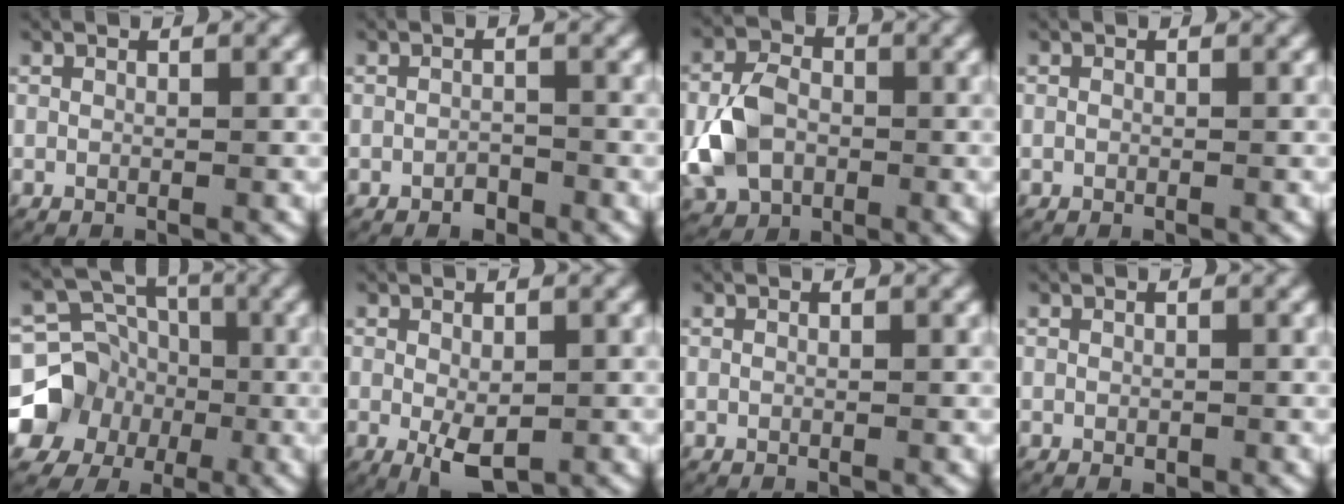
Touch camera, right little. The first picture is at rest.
{"total": 1.3, "force": [-1.0, 0.7, 0.2], "torque": [-0.004, -0.002, -0.017]}
{"total": 6.0, "force": [-1.1, 4.8, 3.5], "torque": [-0.088, -0.011, -0.017]}
{"total": 0.0}
{"total": 12.0, "force": [-2.1, 10.8, 4.7], "torque": [-0.104, -0.050, -0.032]}
{"total": 3.8, "force": [-1.6, 1.7, 2.9], "torque": [-0.060, -0.022, -0.014]}
{"total": 0.0}
{"total": 0.6, "force": [-0.3, 0.3, 0.3], "torque": [-0.006, -0.002, -0.004]}